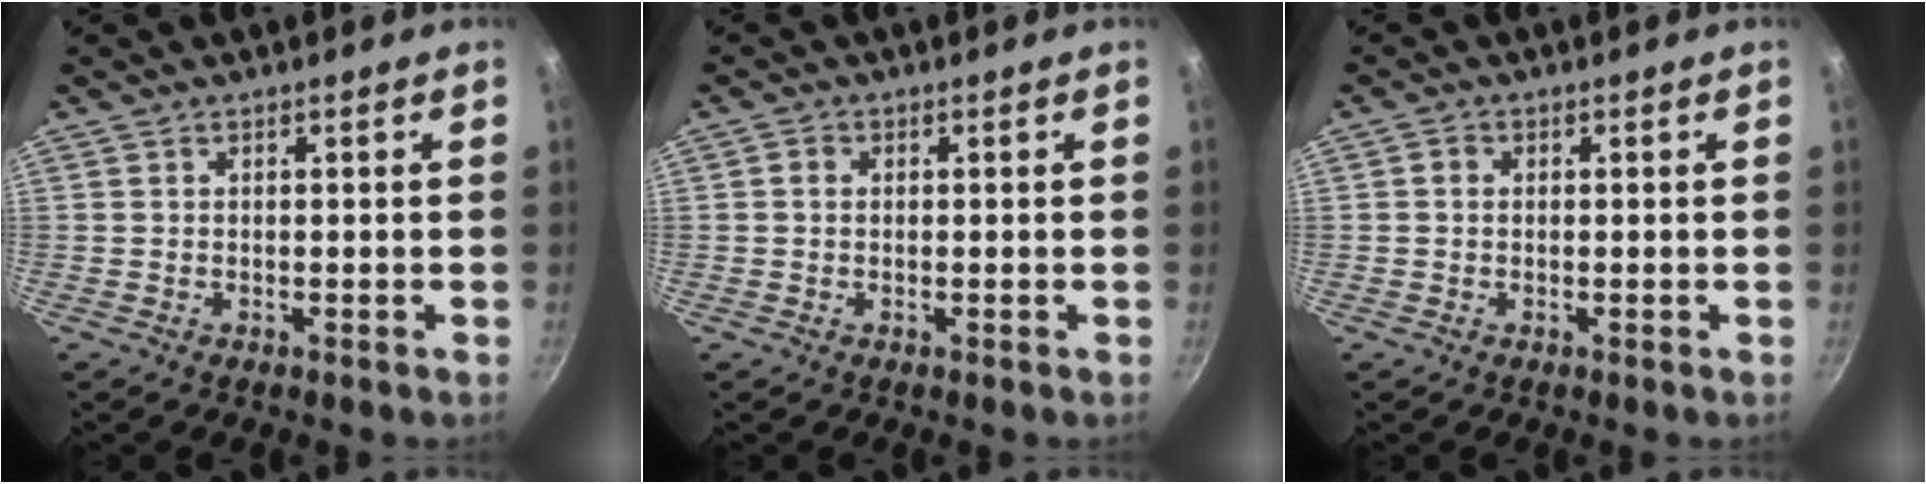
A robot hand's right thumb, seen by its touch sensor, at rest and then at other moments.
{"total": 1.4, "force": [0.2, 1.2, 0.7], "torque": [-0.011, 0.005, 0.001]}
{"total": 1.5, "force": [0.1, 1.3, 0.7], "torque": [-0.012, 0.006, 0.000]}